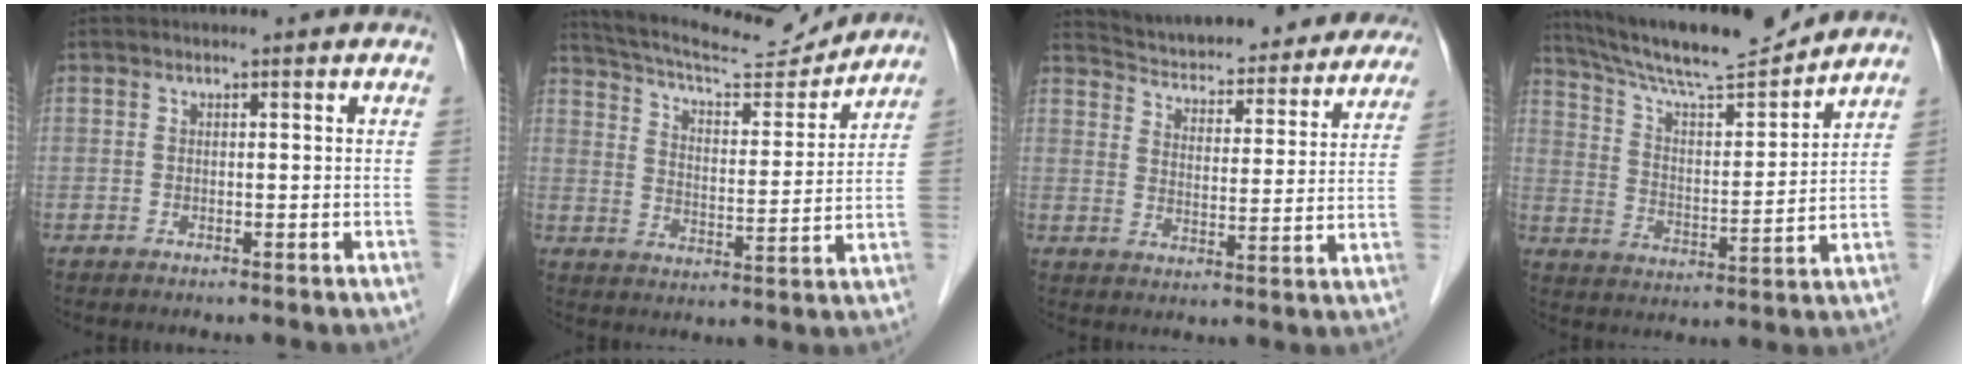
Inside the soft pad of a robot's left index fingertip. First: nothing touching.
{"total": 14.8, "force": [14.3, 1.5, 3.7], "torque": [-0.070, 0.000, 0.218]}
{"total": 25.0, "force": [23.3, 5.8, 6.9], "torque": [-0.108, -0.019, 0.298]}
{"total": 15.3, "force": [14.3, 0.5, 5.3], "torque": [-0.102, 0.002, 0.241]}